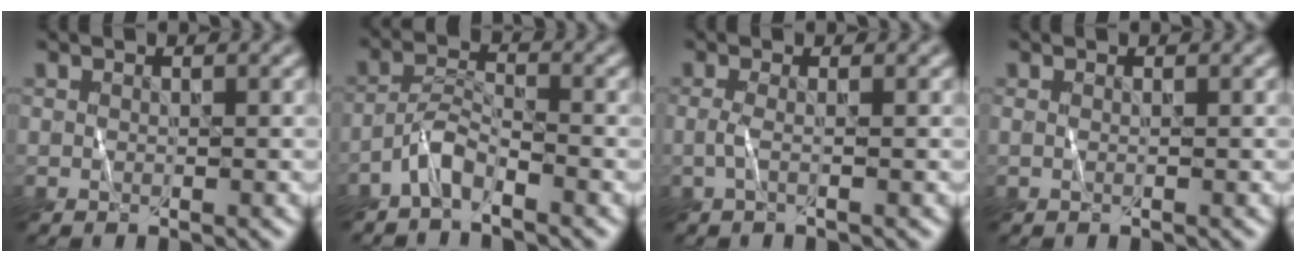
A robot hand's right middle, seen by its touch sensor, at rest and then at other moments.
{"total": 2.5, "force": [-2.0, 0.5, 1.3], "torque": [-0.027, 0.012, -0.045]}
{"total": 1.1, "force": [-0.2, 0.1, 1.1], "torque": [-0.026, -0.003, -0.008]}
{"total": 0.0}